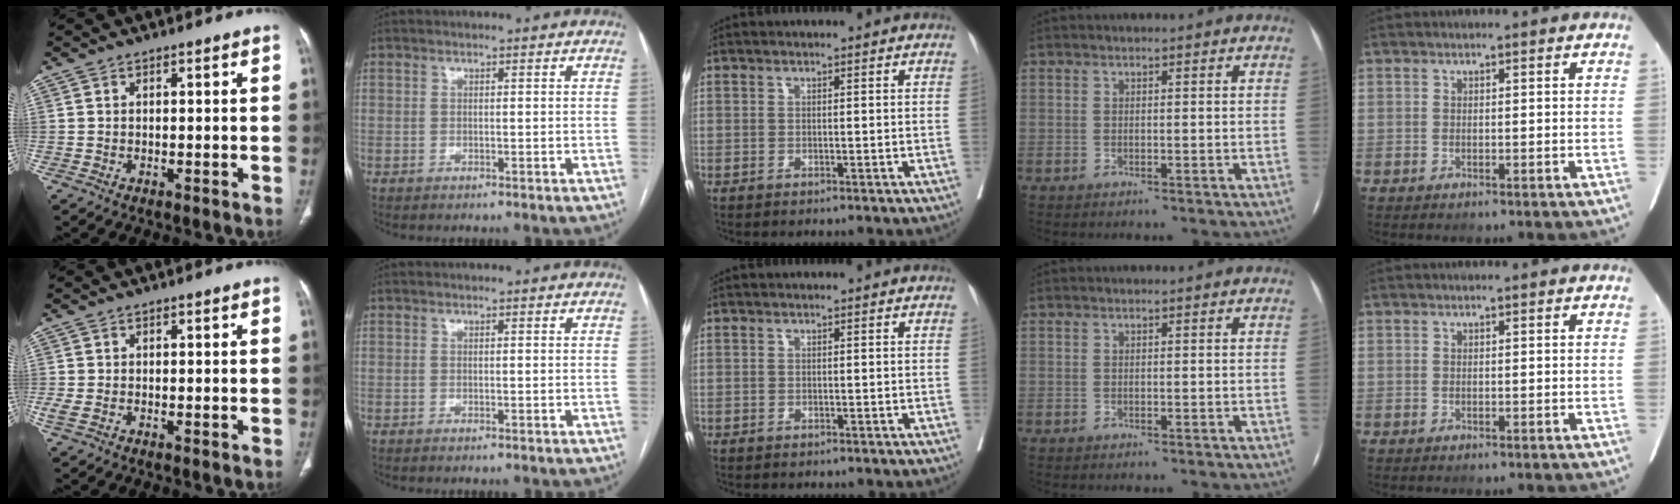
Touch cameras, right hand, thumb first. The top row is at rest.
{"thumb": {"total": 1.9, "force": [-0.3, 1.2, 1.5], "torque": [-0.046, -0.001, -0.007]}}